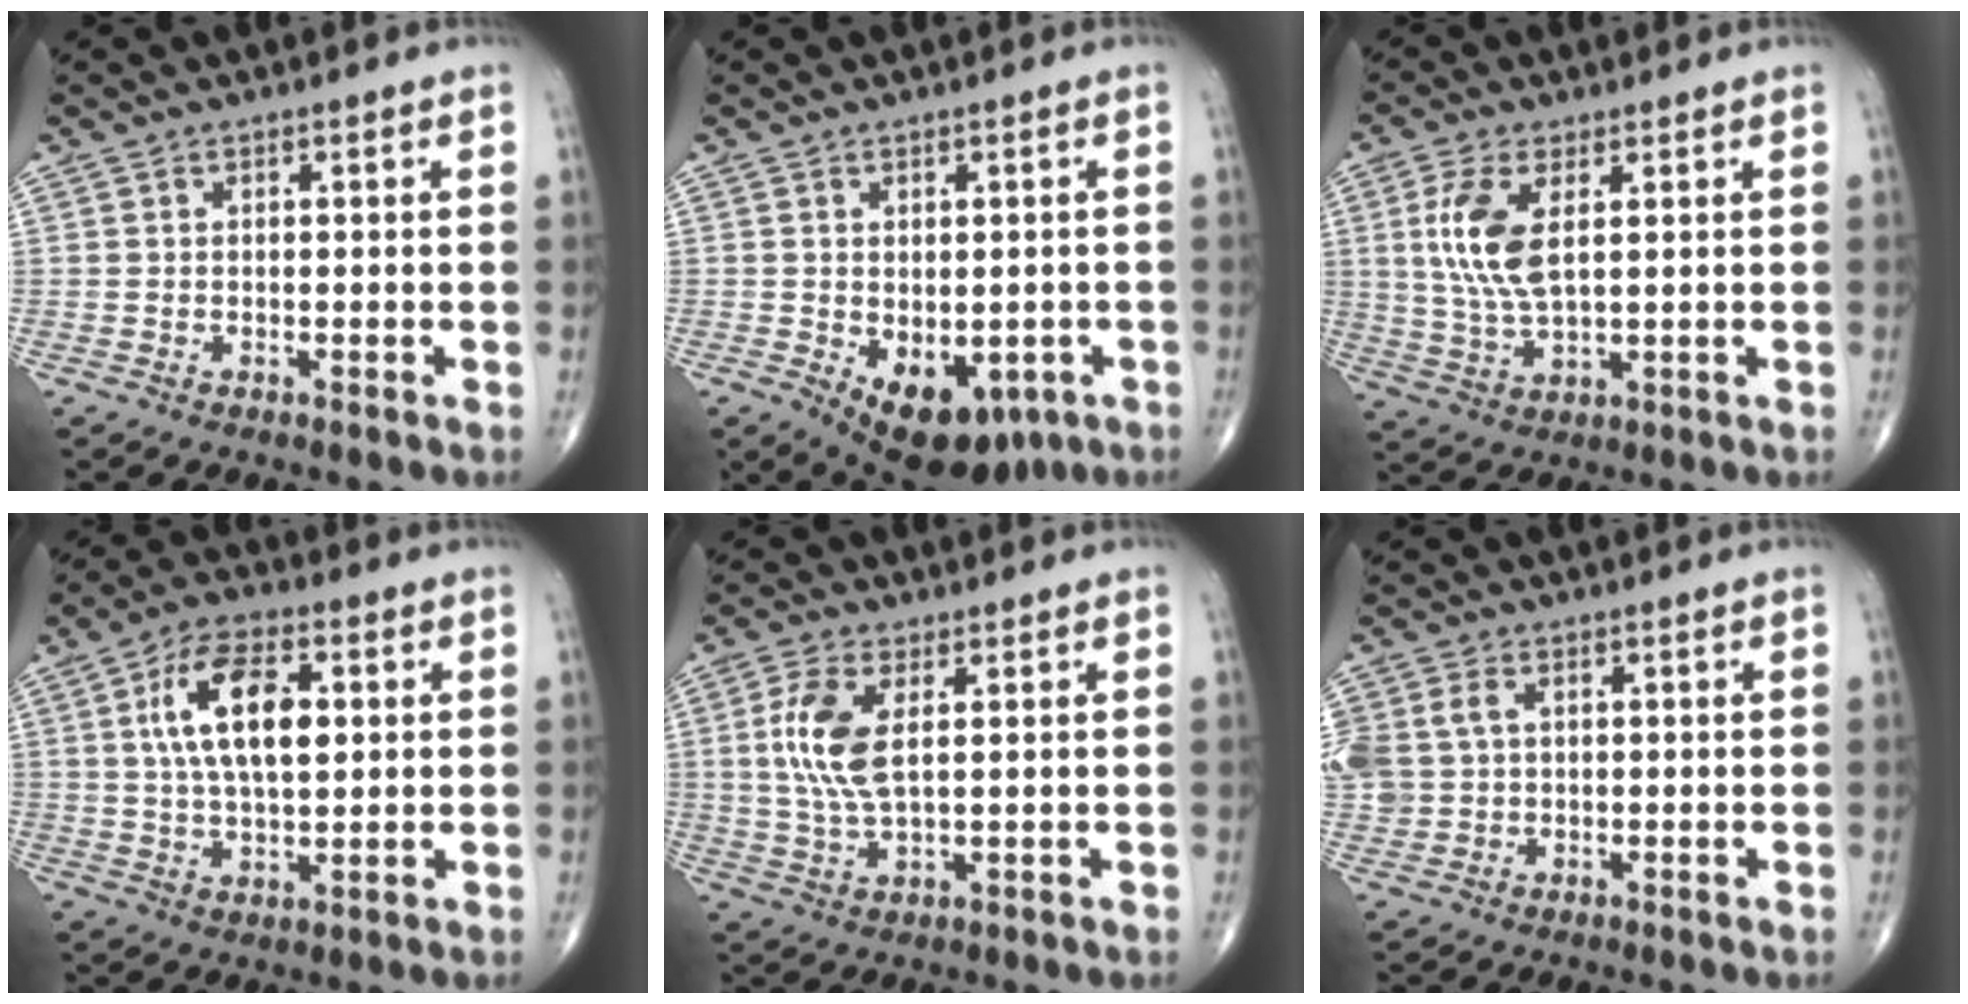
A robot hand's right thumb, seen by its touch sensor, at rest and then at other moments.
{"total": 12.2, "force": [-4.6, 7.2, 8.7], "torque": [-0.101, -0.006, -0.048]}
{"total": 9.4, "force": [2.3, 4.1, 8.2], "torque": [-0.181, -0.008, 0.049]}
{"total": 13.0, "force": [2.8, 6.4, 11.0], "torque": [-0.186, 0.002, 0.049]}
{"total": 8.9, "force": [1.8, 3.9, 7.8], "torque": [-0.174, -0.004, 0.037]}
{"total": 10.1, "force": [1.7, 7.8, 6.1], "torque": [-0.169, 0.014, 0.041]}